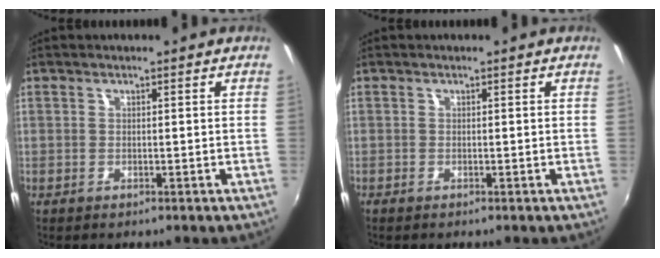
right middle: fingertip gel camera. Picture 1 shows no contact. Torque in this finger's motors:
{"motor_torque": [-0.03, -0.03, 0.00, 0.00]}